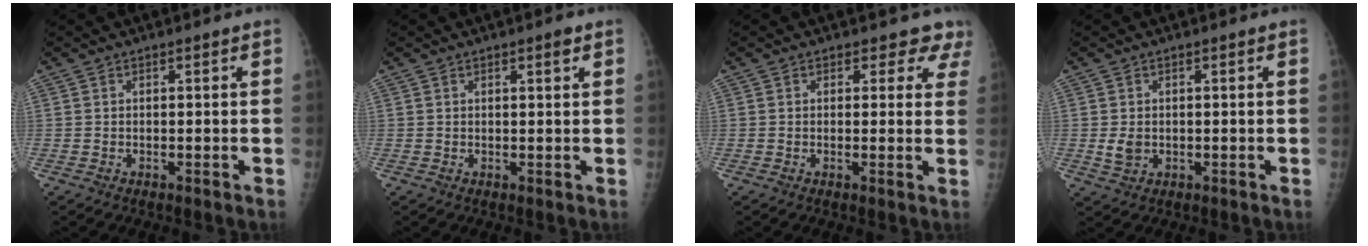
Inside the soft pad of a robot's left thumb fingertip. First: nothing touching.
{"total": 1.1, "force": [0.7, 0.3, 0.9], "torque": [-0.010, -0.002, 0.010]}
{"total": 4.5, "force": [3.6, 2.6, 0.3], "torque": [0.039, -0.016, 0.019]}
{"total": 2.7, "force": [-0.2, 2.1, 1.6], "torque": [-0.021, -0.003, 0.002]}